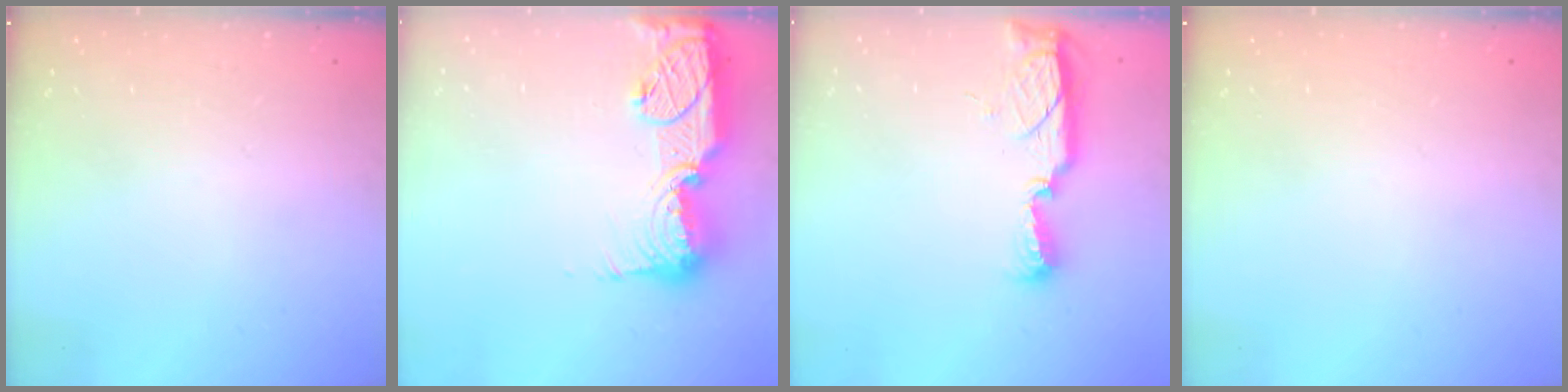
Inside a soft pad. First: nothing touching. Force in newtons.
{"total": 17.3, "press": 17.2, "slide": 1.5}
{"total": 11.7, "press": 10.4, "slide": 5.3}
{"total": 0.0}